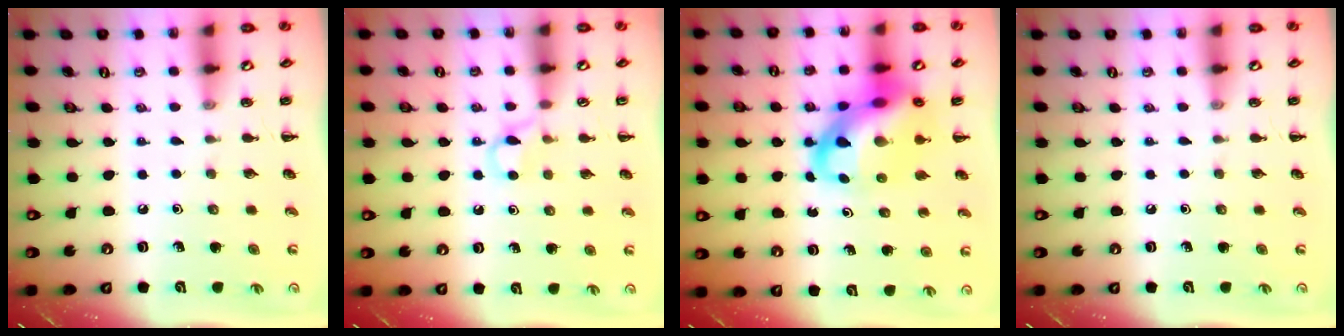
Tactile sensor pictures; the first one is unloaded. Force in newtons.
{"total": 4.3, "press": 4.0, "slide": 1.4}
{"total": 16.7, "press": 16.1, "slide": 4.4}
{"total": 0.0}